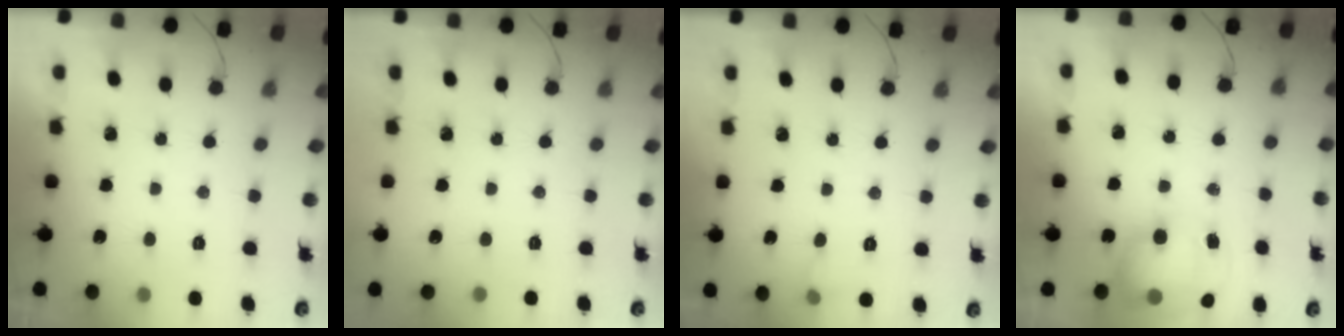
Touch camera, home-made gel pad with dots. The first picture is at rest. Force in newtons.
{"total": 0.0}
{"total": 3.8, "press": 3.5, "slide": 1.3}
{"total": 9.1, "press": 8.9, "slide": 1.8}